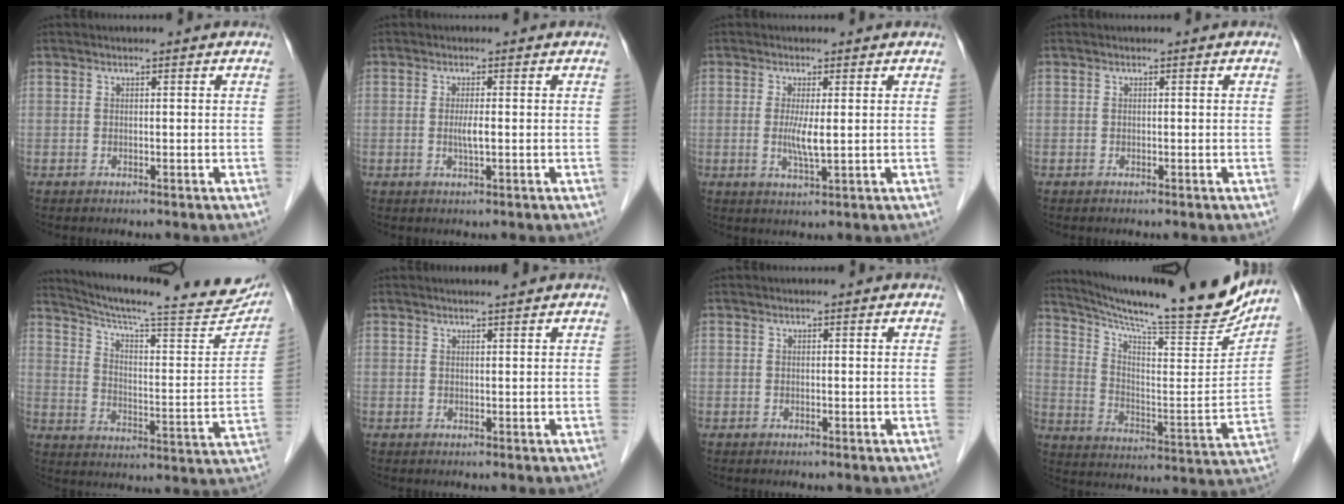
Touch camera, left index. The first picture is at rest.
{"total": 1.9, "force": [-0.2, 0.0, 1.9], "torque": [-0.042, -0.003, -0.003]}
{"total": 3.5, "force": [0.1, 0.2, 3.5], "torque": [-0.075, -0.008, 0.006]}
{"total": 0.0}
{"total": 26.3, "force": [23.4, 2.7, 11.8], "torque": [-0.178, -0.051, 0.305]}
{"total": 1.4, "force": [1.2, -0.4, 0.4], "torque": [-0.008, -0.001, 0.023]}
{"total": 0.0}
{"total": 20.6, "force": [19.2, 0.3, 7.6], "torque": [-0.134, -0.065, 0.280]}